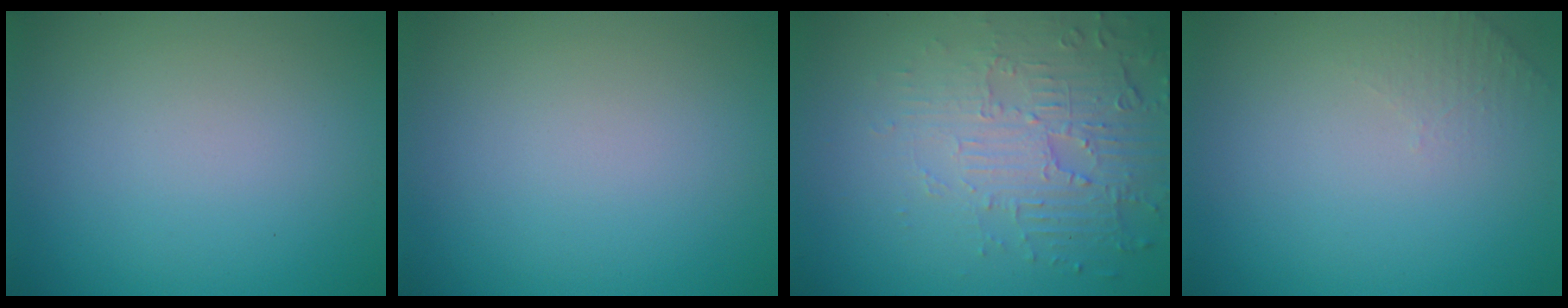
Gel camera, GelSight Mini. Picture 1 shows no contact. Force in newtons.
{"total": 0.0}
{"total": 5.5, "press": 3.6, "slide": 4.1}
{"total": 1.3, "press": 1.2, "slide": 0.3}